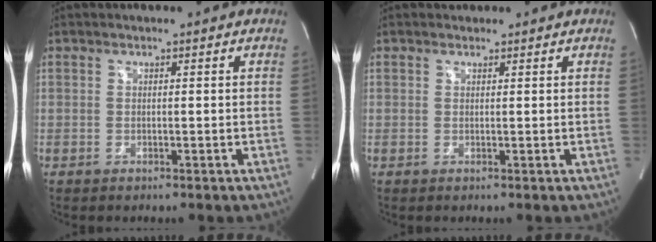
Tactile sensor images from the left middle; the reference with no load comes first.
{"total": 0.7, "force": [0.6, 0.4, -0.1], "torque": [-0.003, 0.006, 0.008]}